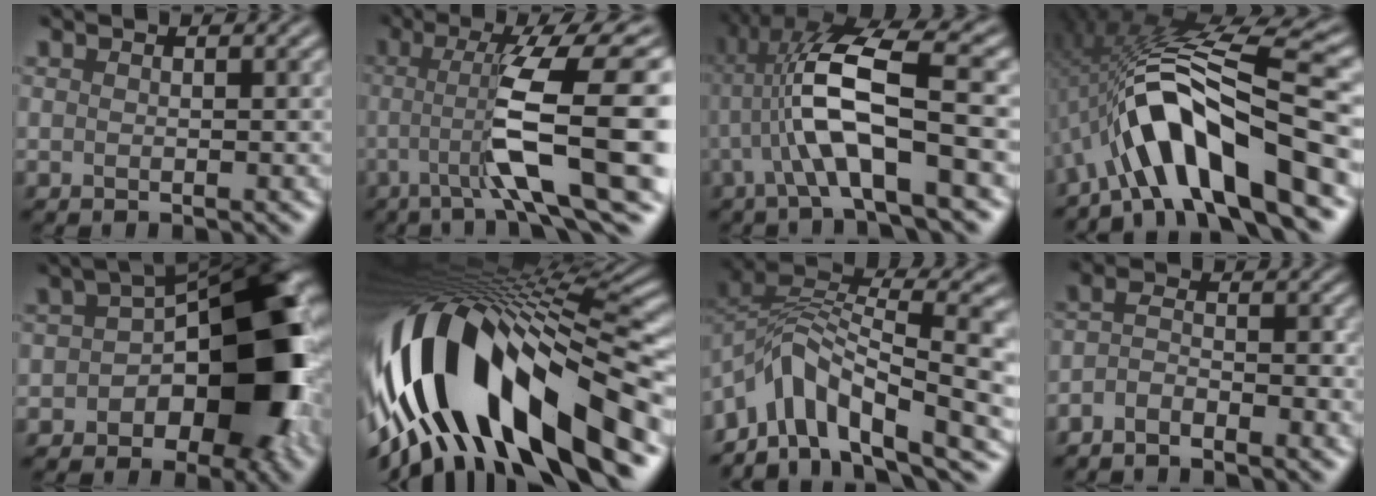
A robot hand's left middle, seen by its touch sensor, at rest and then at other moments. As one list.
[{"total": 10.0, "force": [-1.8, 1.2, 9.8], "torque": [-0.161, 0.012, -0.011]}, {"total": 7.4, "force": [-1.1, 1.5, 7.2], "torque": [-0.160, 0.013, -0.004]}, {"total": 10.3, "force": [-4.8, 2.1, 8.8], "torque": [-0.151, 0.016, -0.067]}, {"total": 11.9, "force": [-3.4, 6.3, 9.5], "torque": [-0.110, 0.004, -0.048]}, {"total": 14.7, "force": [-3.9, 5.8, 12.9], "torque": [-0.245, 0.006, -0.040]}, {"total": 9.3, "force": [-3.6, 4.4, 7.3], "torque": [-0.143, 0.016, -0.055]}, {"total": 2.6, "force": [-2.6, 0.0, 0.4], "torque": [-0.029, -0.001, -0.038]}]